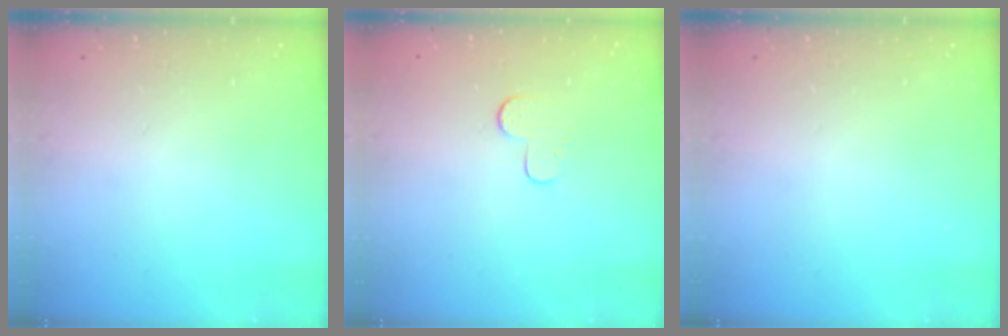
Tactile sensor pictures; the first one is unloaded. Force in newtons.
{"total": 5.5, "press": 5.5, "slide": 0.5}
{"total": 0.0}